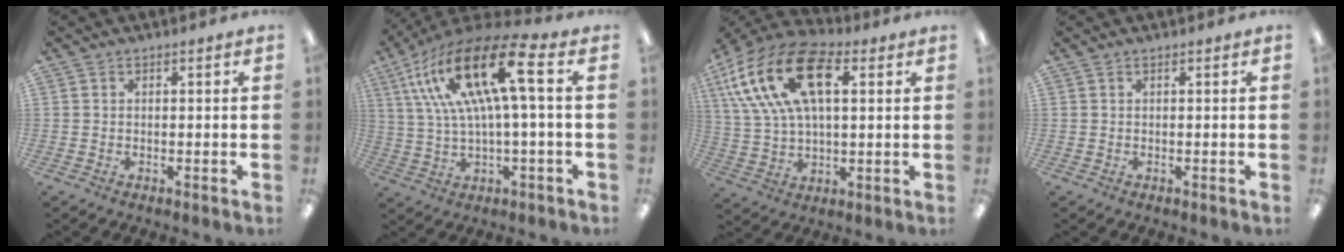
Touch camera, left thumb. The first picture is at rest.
{"total": 19.9, "force": [6.8, 5.8, 17.8], "torque": [-0.373, -0.022, 0.102]}
{"total": 20.7, "force": [8.2, 11.2, 15.4], "torque": [-0.312, -0.015, 0.140]}
{"total": 0.0}